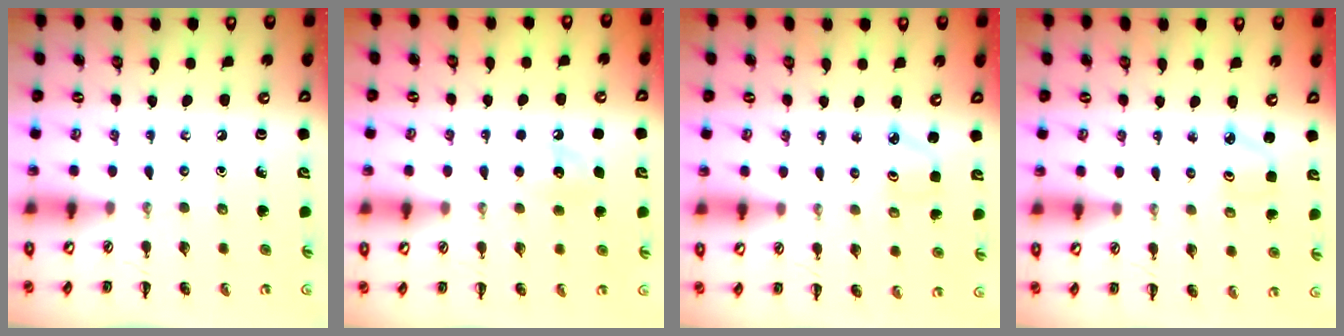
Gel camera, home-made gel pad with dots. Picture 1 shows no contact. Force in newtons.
{"total": 6.0, "press": 5.8, "slide": 1.3}
{"total": 2.4, "press": 2.3, "slide": 0.7}
{"total": 2.4, "press": 2.3, "slide": 0.7}